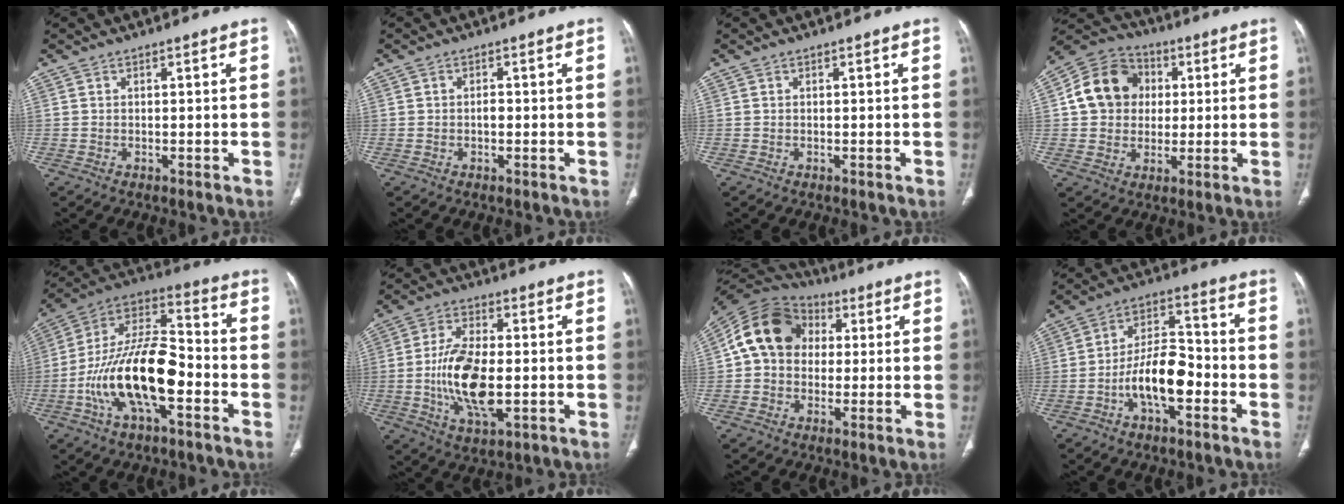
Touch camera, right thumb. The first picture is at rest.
{"total": 1.1, "force": [-0.3, 0.7, 0.8], "torque": [-0.010, 0.003, -0.007]}
{"total": 0.0}
{"total": 13.1, "force": [1.9, 11.2, 6.4], "torque": [-0.093, 0.014, 0.024]}
{"total": 20.6, "force": [-6.0, 9.1, 17.4], "torque": [-0.312, 0.052, -0.107]}
{"total": 13.7, "force": [-1.7, 6.4, 12.0], "torque": [-0.230, -0.001, -0.029]}
{"total": 14.1, "force": [2.0, 11.5, 7.9], "torque": [-0.130, 0.030, 0.023]}
{"total": 12.0, "force": [-4.1, 5.7, 9.7], "torque": [-0.158, 0.041, -0.076]}